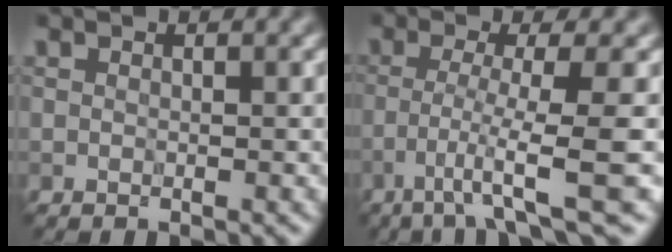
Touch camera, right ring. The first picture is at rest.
{"total": 5.9, "force": [-2.5, 0.2, 5.3], "torque": [-0.081, 0.002, -0.048]}